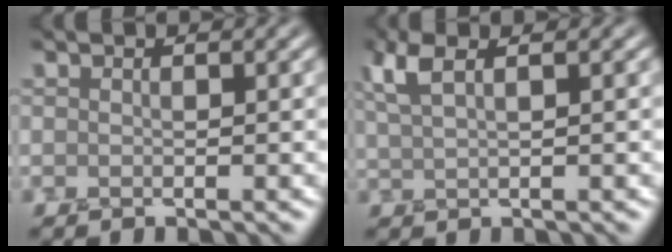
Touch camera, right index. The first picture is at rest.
{"total": 3.3, "force": [1.8, 1.1, 2.5], "torque": [-0.049, 0.010, 0.037]}